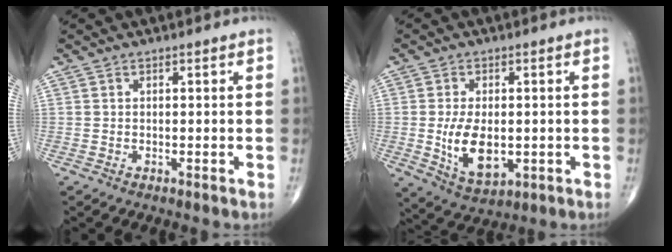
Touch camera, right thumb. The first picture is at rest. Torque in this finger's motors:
{"motor_torque": [-0.14, 0.60, 1.04, 0.24, 0.21]}